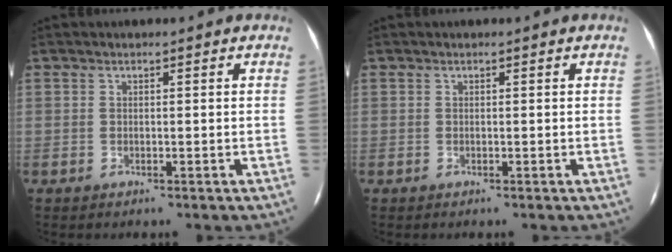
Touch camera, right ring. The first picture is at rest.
{"total": 0.0}